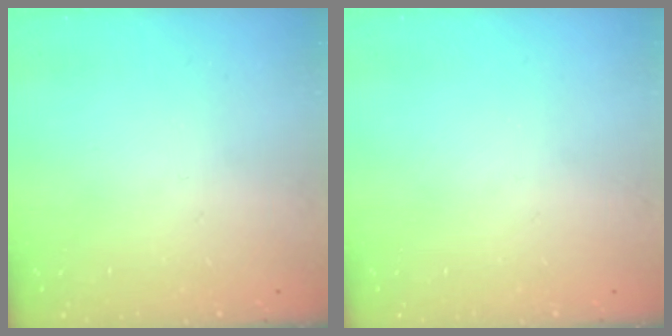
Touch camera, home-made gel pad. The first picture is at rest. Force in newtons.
{"total": 0.0}